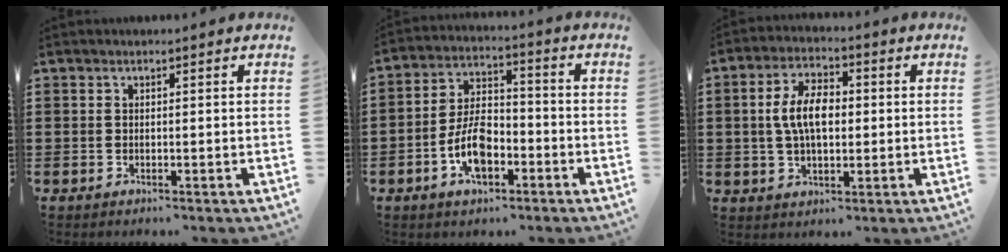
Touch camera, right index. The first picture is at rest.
{"total": 7.8, "force": [-3.0, 4.1, 5.9], "torque": [-0.129, 0.006, -0.059]}
{"total": 7.5, "force": [0.3, 3.9, 6.4], "torque": [-0.138, 0.011, 0.000]}